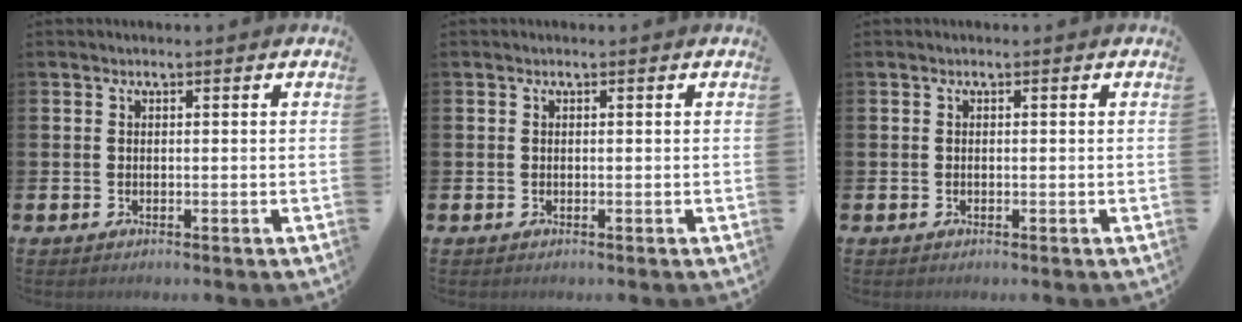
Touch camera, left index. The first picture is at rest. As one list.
[{"total": 0.0}, {"total": 0.0}]